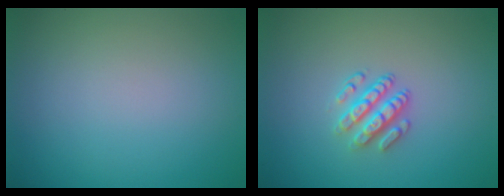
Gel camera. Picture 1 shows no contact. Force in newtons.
{"total": 2.9, "press": 2.5, "slide": 1.6}